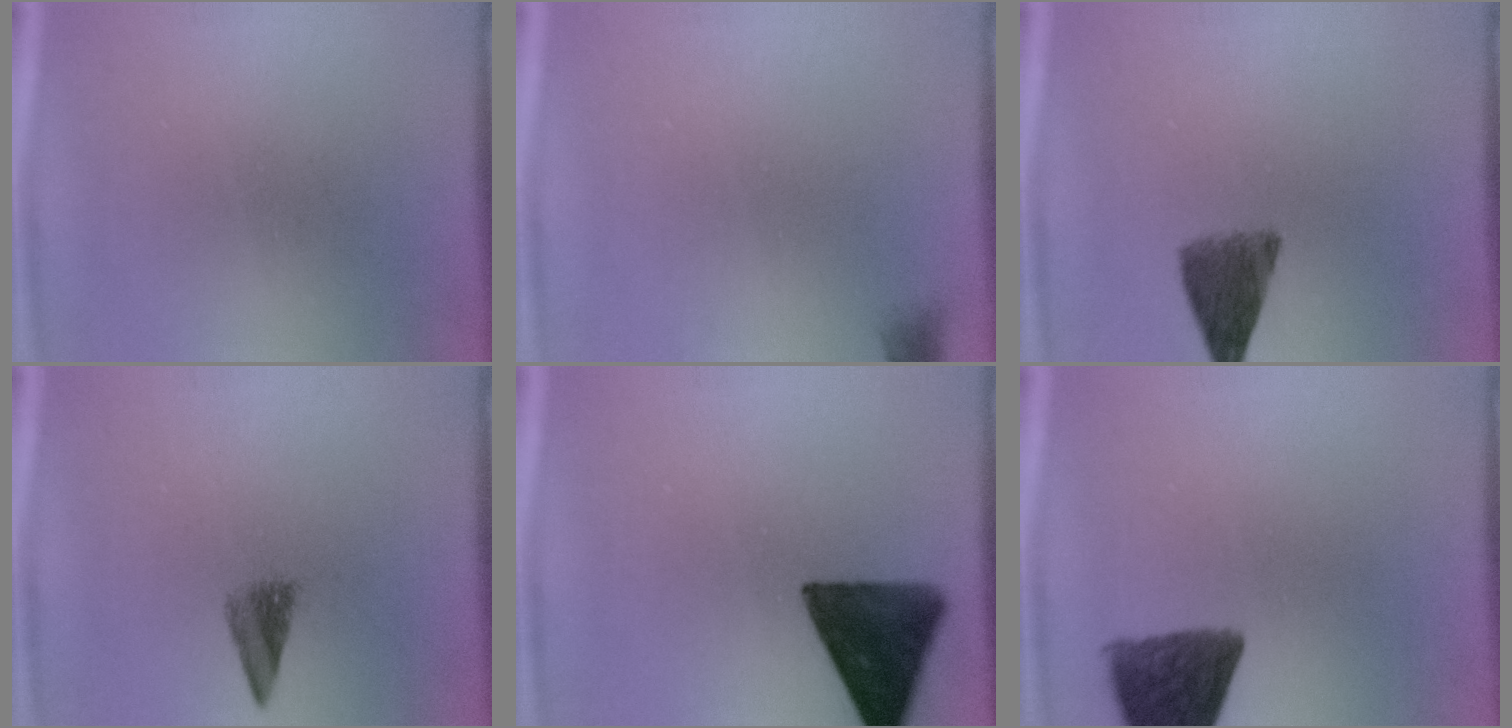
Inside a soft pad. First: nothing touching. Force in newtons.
{"total": 1.2}
{"total": 6.3}
{"total": 2.9}
{"total": 13.2}
{"total": 10.8}